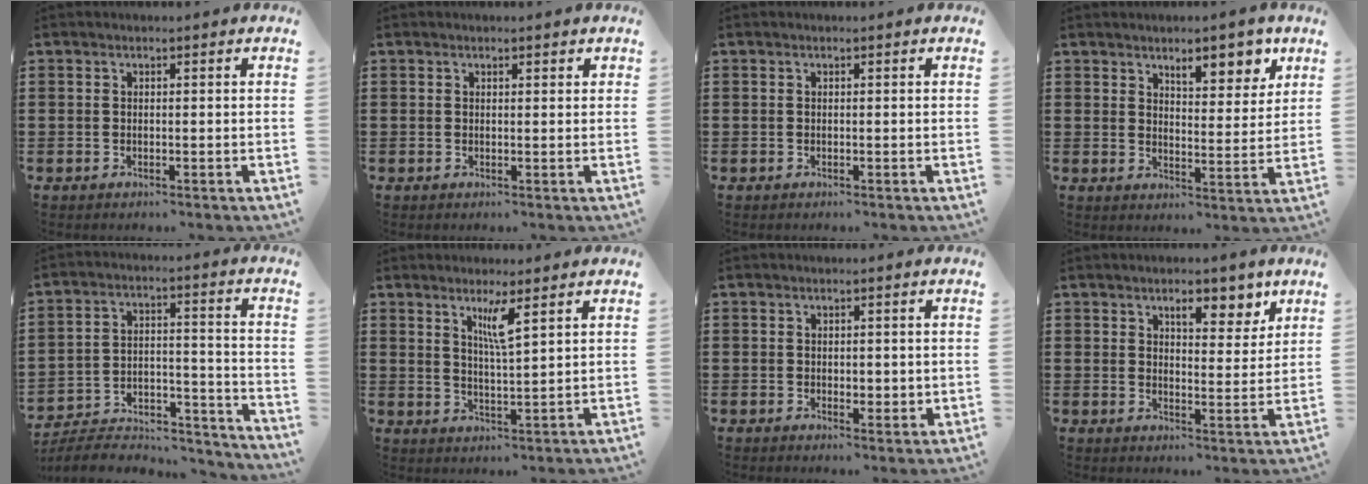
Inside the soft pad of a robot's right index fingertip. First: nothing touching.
{"total": 0.6, "force": [0.4, 0.4, 0.2], "torque": [-0.005, 0.002, 0.008]}
{"total": 0.0}
{"total": 6.9, "force": [4.9, 2.5, 4.2], "torque": [-0.054, -0.013, 0.079]}
{"total": 6.0, "force": [-5.5, 1.7, 1.7], "torque": [-0.033, 0.005, -0.109]}
{"total": 4.2, "force": [2.4, 0.2, 3.5], "torque": [-0.068, -0.003, 0.038]}
{"total": 1.6, "force": [0.3, 1.2, 1.0], "torque": [-0.015, 0.006, 0.004]}
{"total": 6.1, "force": [4.0, 2.7, 3.7], "torque": [-0.045, -0.006, 0.063]}